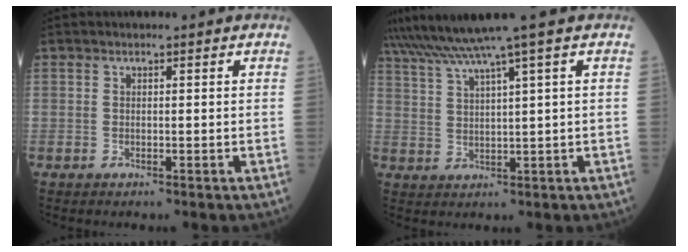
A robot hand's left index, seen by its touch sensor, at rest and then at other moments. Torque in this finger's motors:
{"motor_torque": [0.05, -0.66, -0.18, 0.13]}